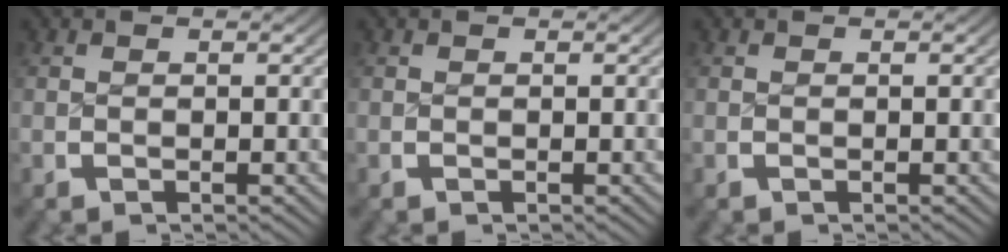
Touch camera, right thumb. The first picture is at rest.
{"total": 0.0}
{"total": 0.0}